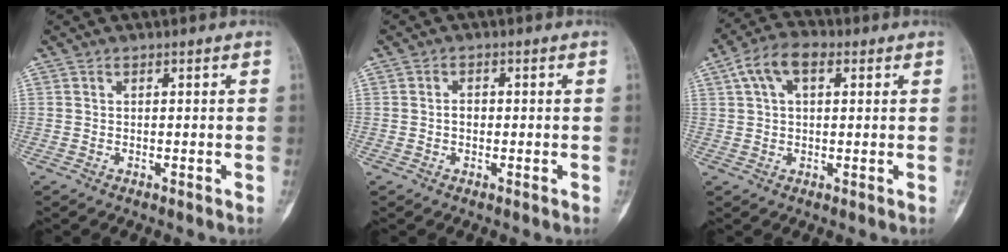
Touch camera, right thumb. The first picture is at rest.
{"total": 1.9, "force": [-0.3, 1.4, 1.3], "torque": [-0.018, 0.004, -0.008]}
{"total": 7.8, "force": [2.9, 4.3, 5.8], "torque": [-0.109, 0.023, 0.047]}